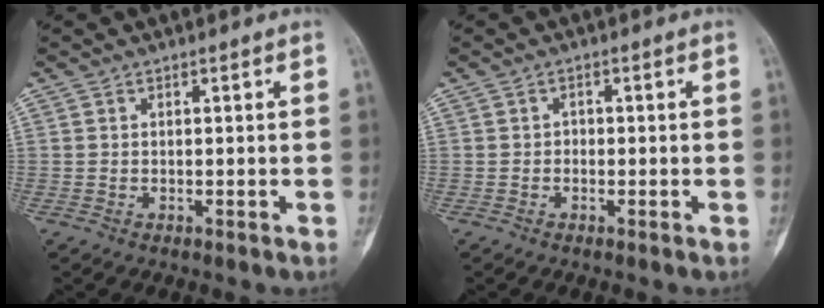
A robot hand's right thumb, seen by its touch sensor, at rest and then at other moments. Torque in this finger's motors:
{"motor_torque": [-0.41, -0.42, 0.27, -0.05, -0.03]}